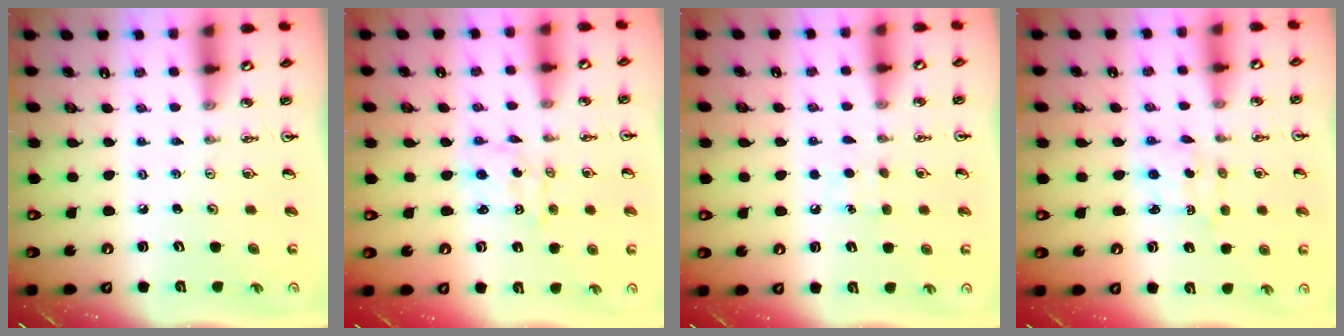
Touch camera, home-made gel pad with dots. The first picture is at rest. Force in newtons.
{"total": 1.2, "press": 1.2, "slide": 0.1}
{"total": 6.1, "press": 6.1, "slide": 0.7}
{"total": 2.0, "press": 1.9, "slide": 0.5}